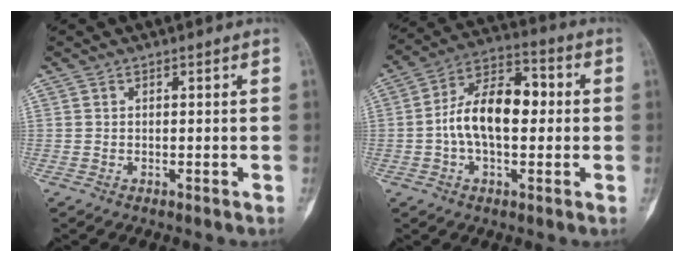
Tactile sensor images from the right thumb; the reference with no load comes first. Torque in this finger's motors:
{"motor_torque": [0.27, 0.30, 0.86, -0.61, 0.38]}